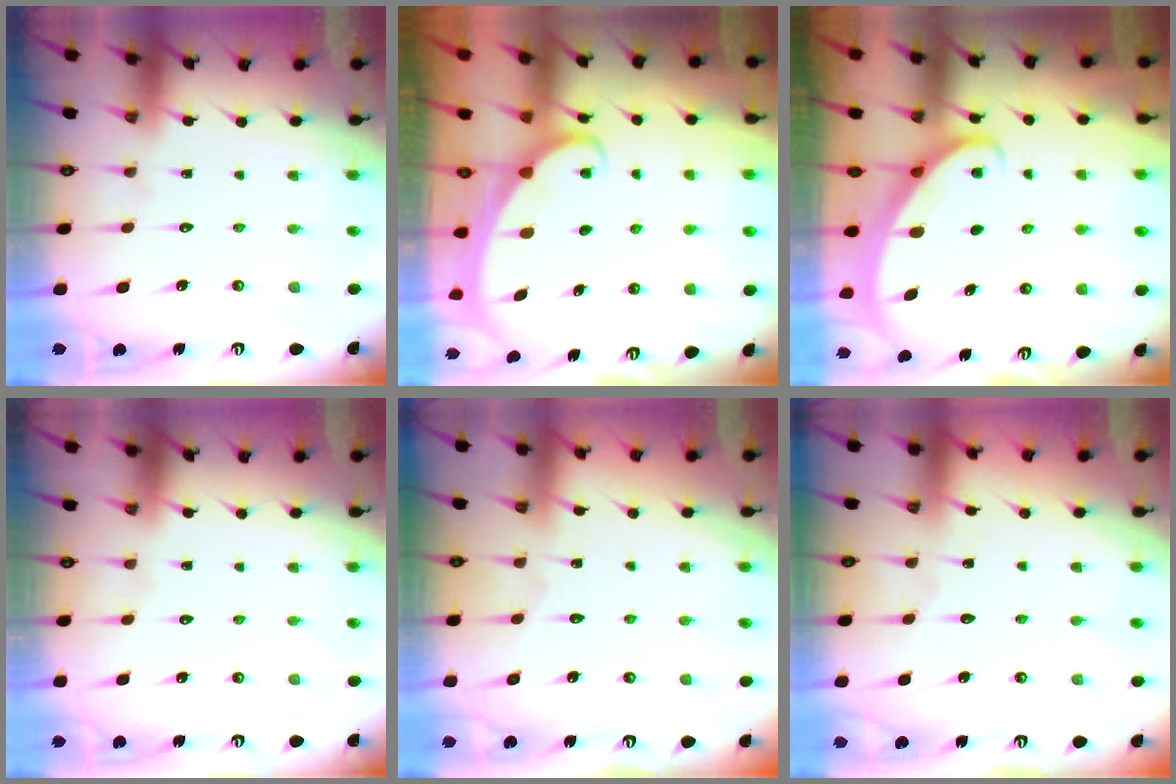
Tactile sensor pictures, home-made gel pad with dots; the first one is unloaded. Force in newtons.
{"total": 1.9, "press": 1.9, "slide": 0.1}
{"total": 1.8, "press": 1.8, "slide": 0.1}
{"total": 0.0}
{"total": 2.9, "press": 2.9, "slide": 0.4}
{"total": 2.9, "press": 2.9, "slide": 0.2}